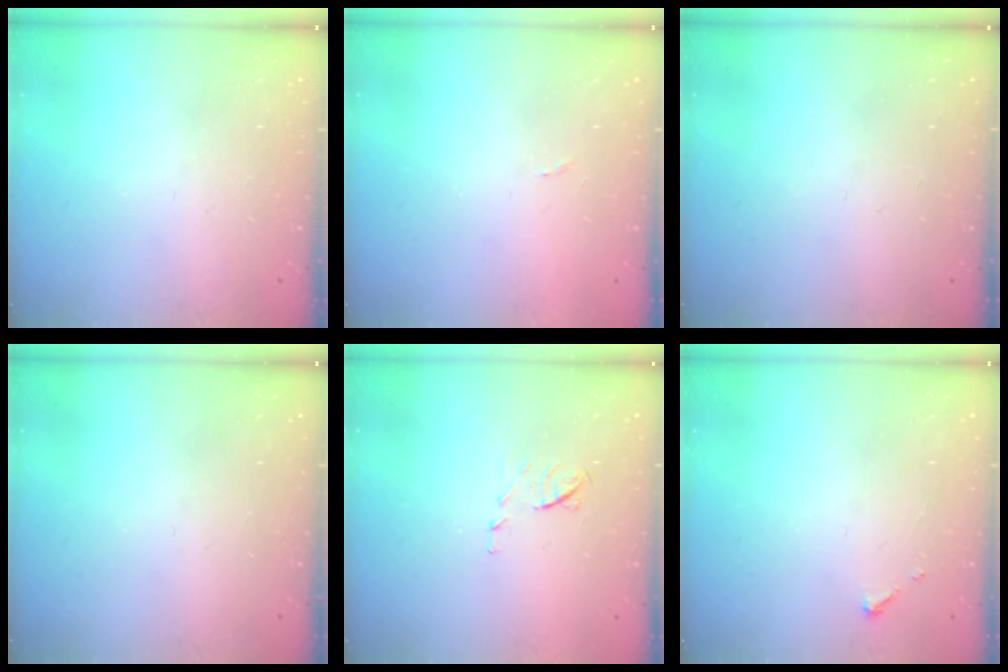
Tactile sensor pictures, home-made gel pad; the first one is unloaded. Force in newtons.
{"total": 4.3, "press": 4.2, "slide": 0.3}
{"total": 0.0}
{"total": 0.0}
{"total": 6.9, "press": 6.9, "slide": 0.7}
{"total": 2.6, "press": 2.6, "slide": 0.3}